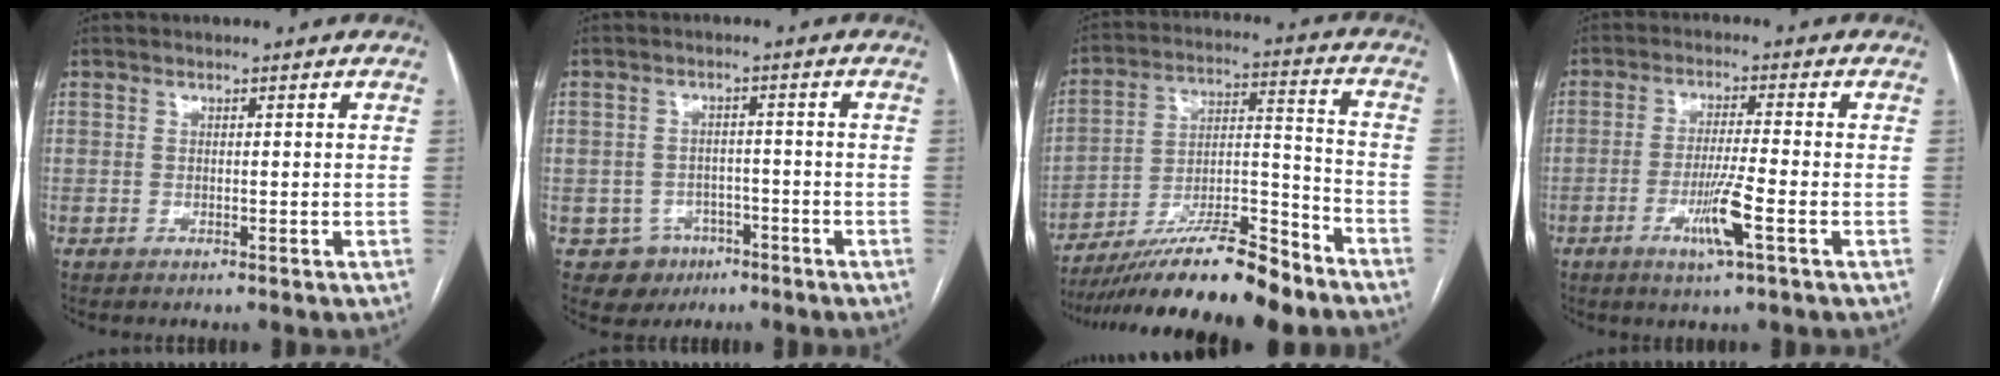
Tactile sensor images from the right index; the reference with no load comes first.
{"total": 5.4, "force": [-2.7, 4.6, 0.2], "torque": [0.004, 0.014, -0.034]}
{"total": 18.0, "force": [-14.8, 2.0, 10.1], "torque": [-0.168, 0.004, -0.257]}
{"total": 6.8, "force": [-2.7, -0.3, 6.2], "torque": [-0.118, -0.013, -0.050]}